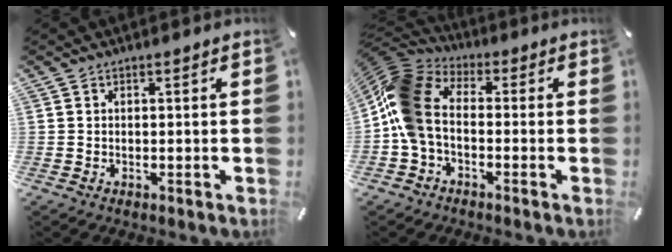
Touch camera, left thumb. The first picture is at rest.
{"total": 13.1, "force": [-2.3, 9.2, 9.0], "torque": [-0.200, 0.018, -0.046]}